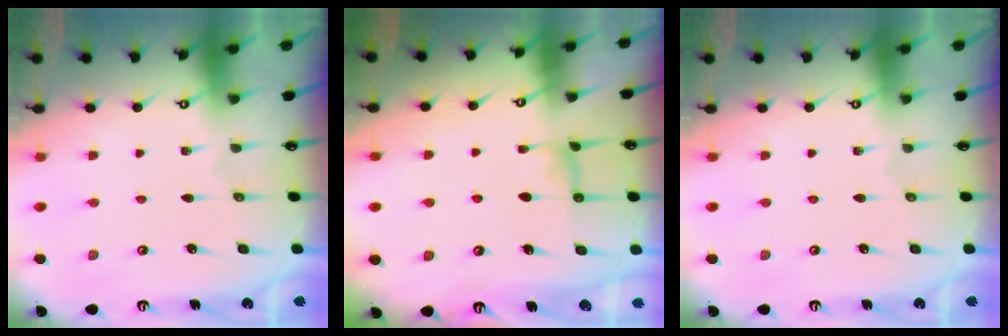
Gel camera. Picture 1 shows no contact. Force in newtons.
{"total": 3.9, "press": 3.9, "slide": 0.2}
{"total": 0.0}